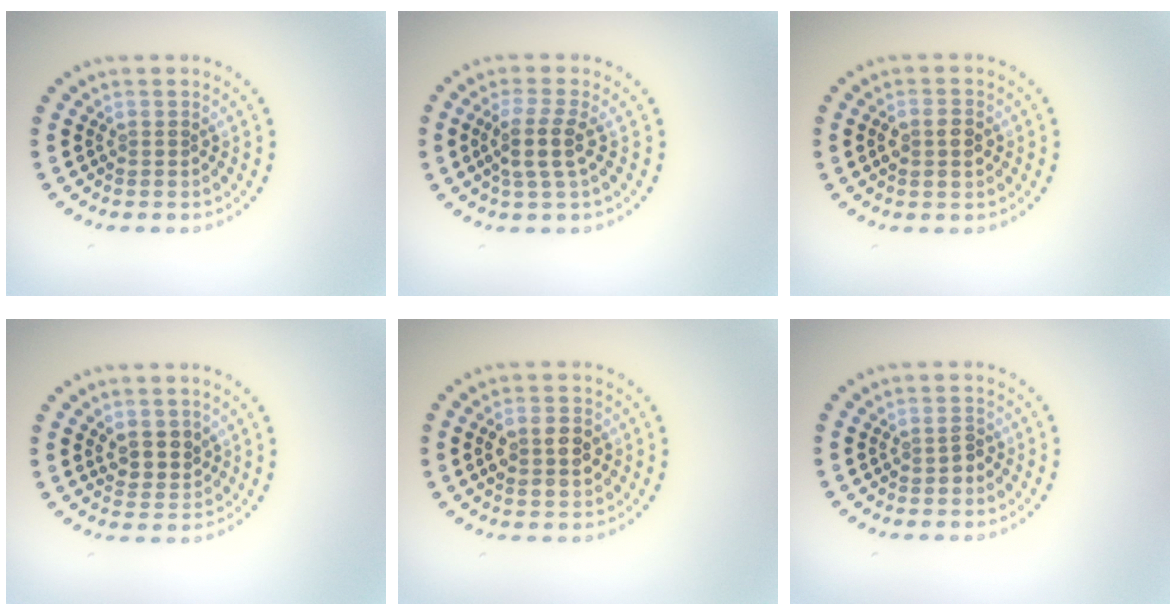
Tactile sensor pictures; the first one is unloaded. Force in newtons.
{"total": 2.7, "press": 2.3, "slide": 1.5}
{"total": 2.1, "press": 2.0, "slide": 0.1}
{"total": 2.6, "press": 2.3, "slide": 1.1}
{"total": 3.8, "press": 3.8, "slide": 0.1}
{"total": 1.2, "press": 1.2, "slide": 0.2}